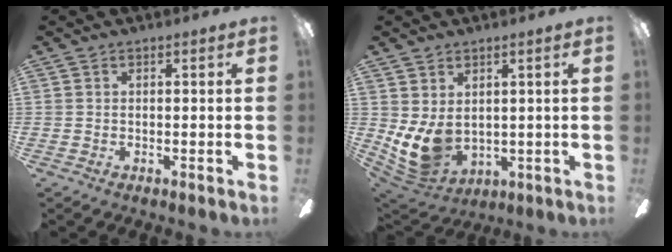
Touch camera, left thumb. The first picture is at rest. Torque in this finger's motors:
{"motor_torque": [1.24, 1.84, 0.47, -0.79, 0.09]}